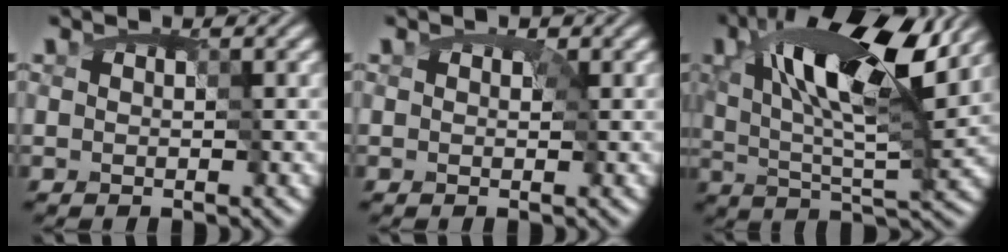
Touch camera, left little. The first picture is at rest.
{"total": 0.9, "force": [0.4, 0.7, 0.5], "torque": [-0.014, 0.004, 0.002]}
{"total": 11.3, "force": [4.4, 3.8, 9.7], "torque": [-0.155, 0.007, 0.068]}